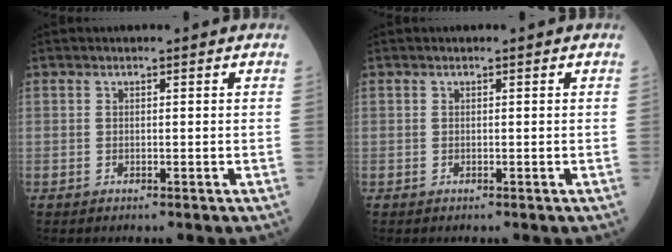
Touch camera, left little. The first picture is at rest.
{"total": 0.0}